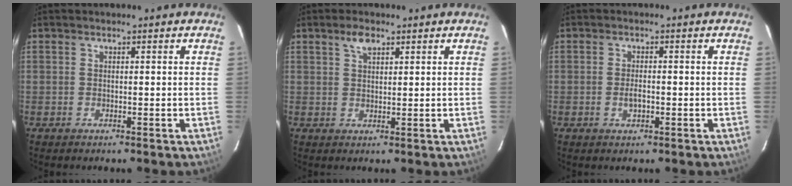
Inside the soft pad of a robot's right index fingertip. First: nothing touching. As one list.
[{"total": 2.8, "force": [1.8, 1.3, 1.8], "torque": [-0.032, 0.007, 0.034]}, {"total": 2.2, "force": [-0.7, 0.9, 1.9], "torque": [-0.037, 0.000, -0.011]}]